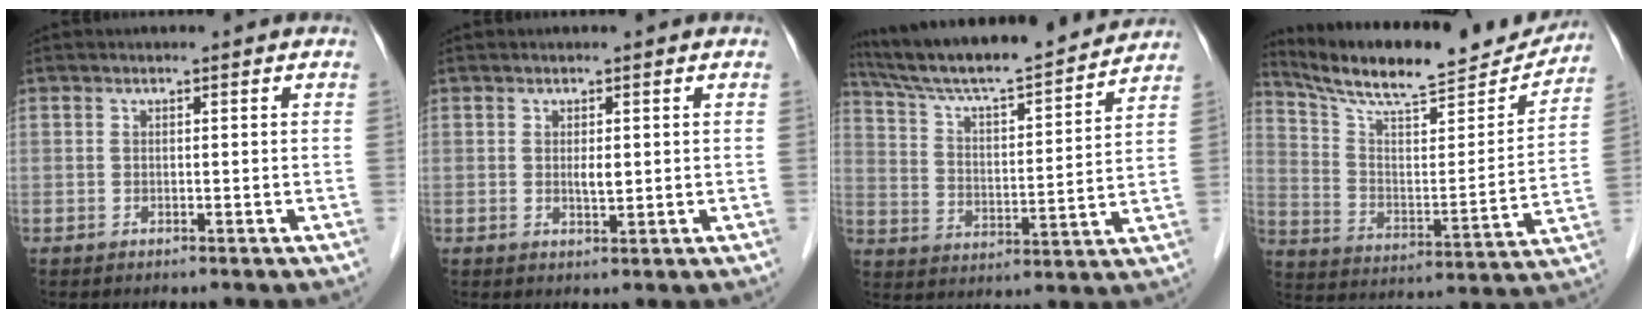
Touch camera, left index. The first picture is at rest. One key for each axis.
{"total": 1.5, "fx": 0.2, "fy": 0.5, "fz": 1.3, "tx": -0.025, "ty": -0.005, "tz": 0.005}
{"total": 19.1, "fx": 17.4, "fy": 1.1, "fz": 7.7, "tx": -0.137, "ty": 0.012, "tz": 0.272}
{"total": 20.3, "fx": 18.8, "fy": 3.0, "fz": 7.2, "tx": -0.126, "ty": -0.023, "tz": 0.283}